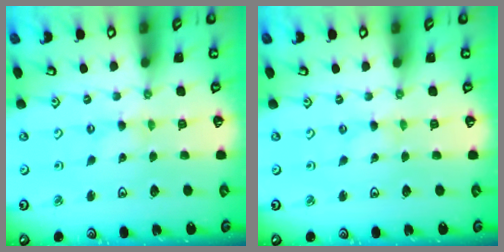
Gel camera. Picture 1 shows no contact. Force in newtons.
{"total": 0.0}